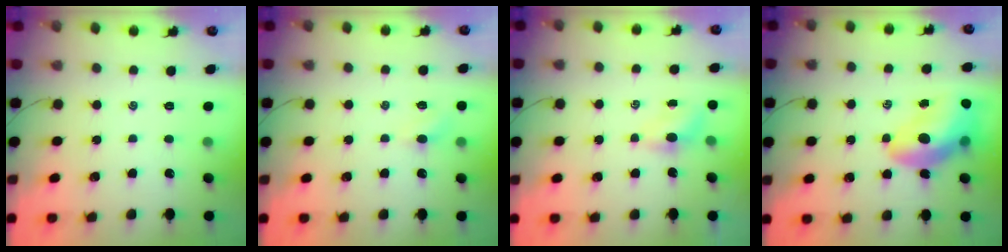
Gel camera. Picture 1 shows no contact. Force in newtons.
{"total": 3.6, "press": 3.4, "slide": 1.1}
{"total": 3.9, "press": 3.8, "slide": 1.0}
{"total": 16.2, "press": 15.6, "slide": 4.5}